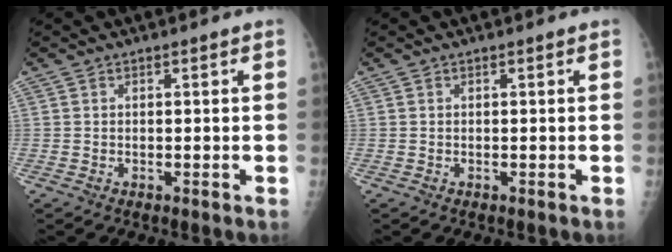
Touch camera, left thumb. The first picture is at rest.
{"total": 0.0}